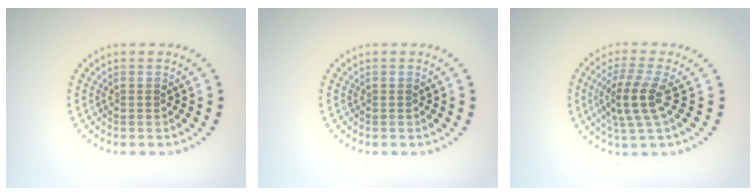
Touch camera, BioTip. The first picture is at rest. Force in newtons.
{"total": 0.0}
{"total": 3.8, "press": 3.1, "slide": 2.2}